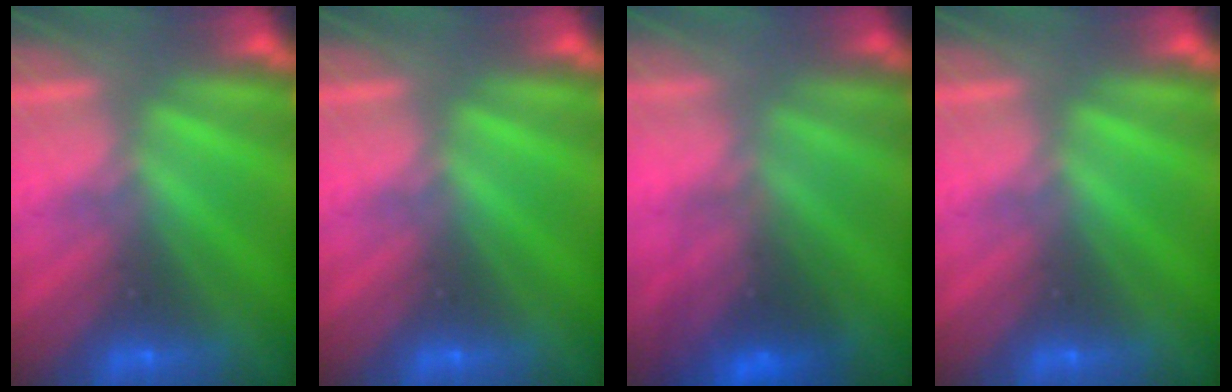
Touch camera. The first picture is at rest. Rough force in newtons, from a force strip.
{"total": 0.0}
{"total": 2.3}
{"total": 0.0}